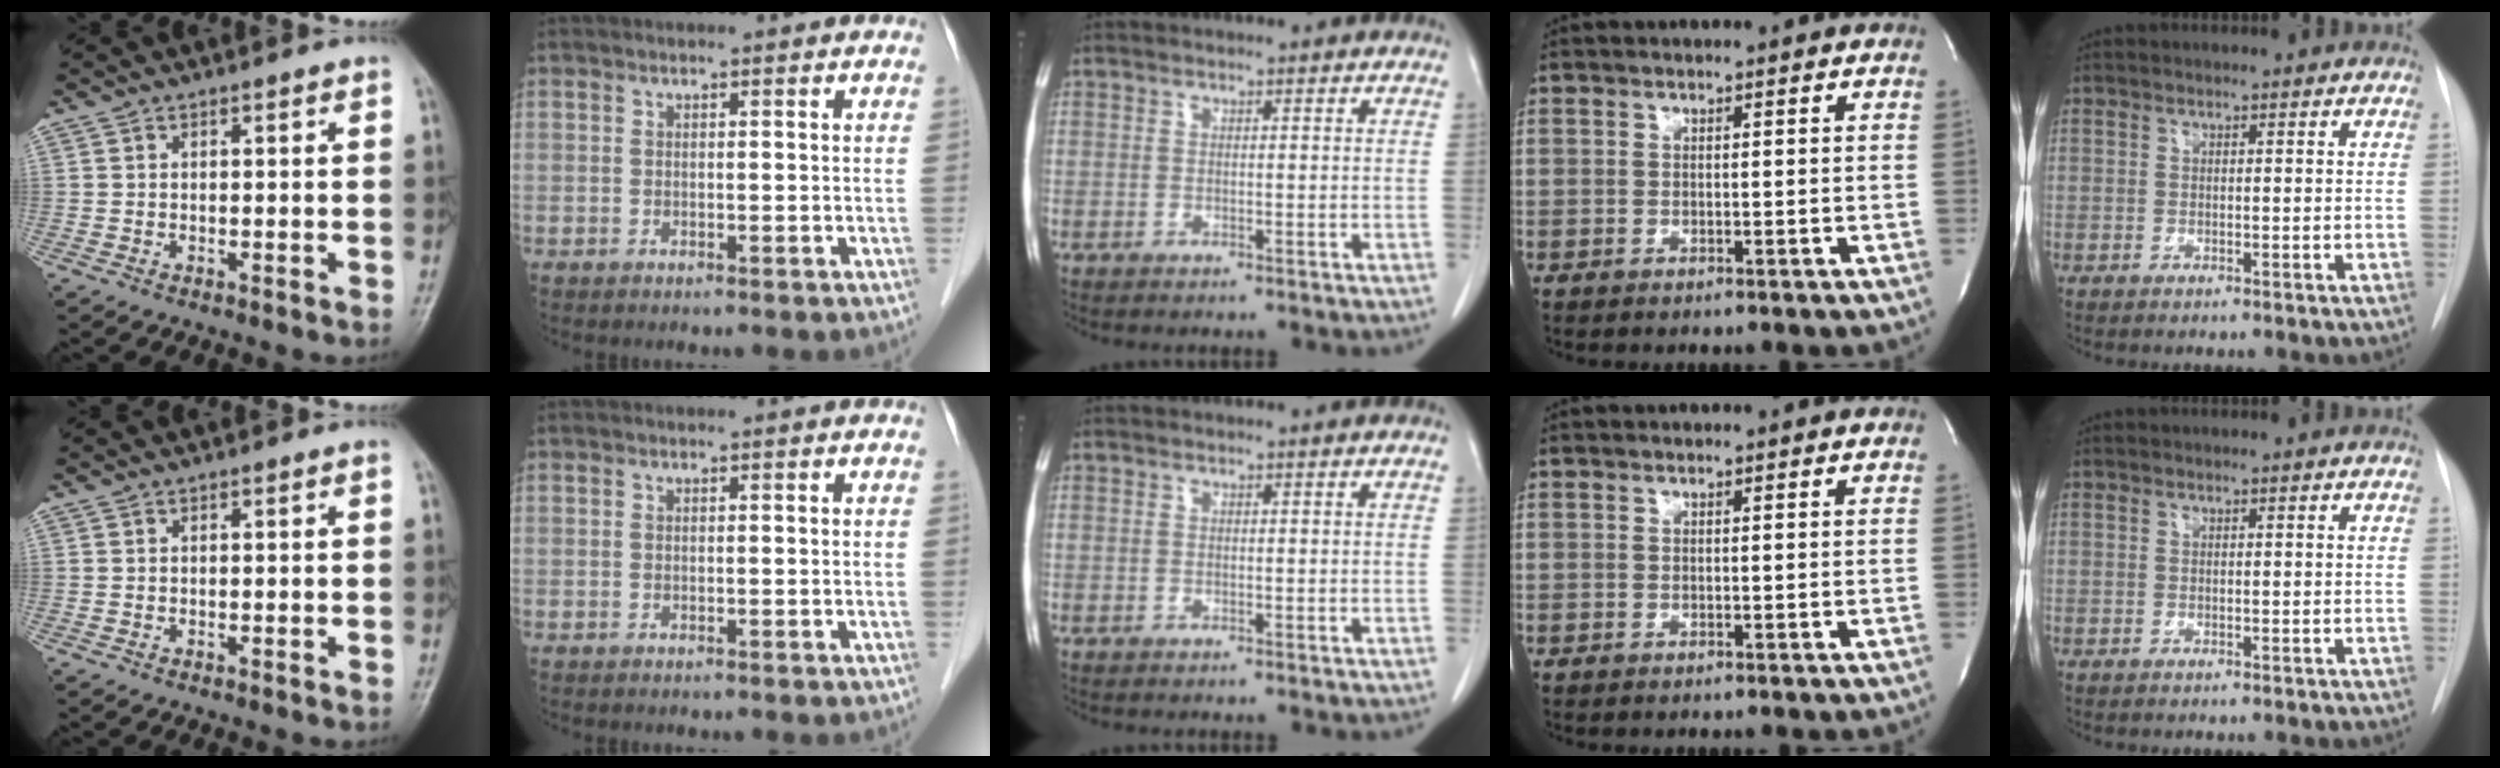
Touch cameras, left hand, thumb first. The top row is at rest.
{}